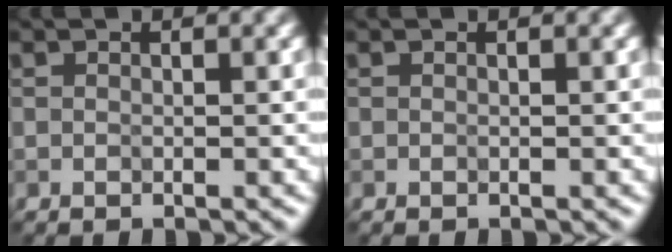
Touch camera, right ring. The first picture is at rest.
{"total": 0.0}